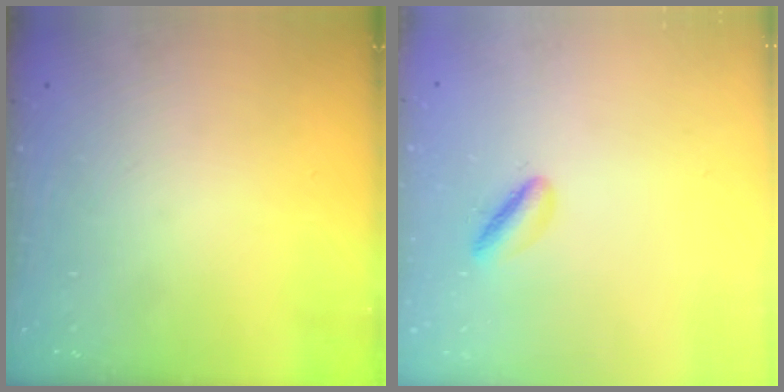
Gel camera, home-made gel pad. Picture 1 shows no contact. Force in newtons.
{"total": 3.7, "press": 3.7, "slide": 0.5}